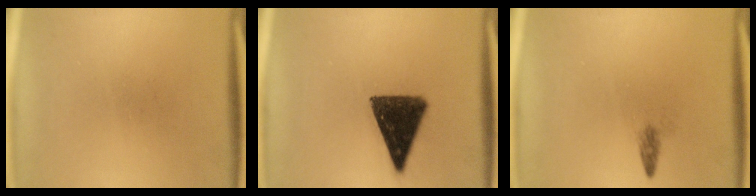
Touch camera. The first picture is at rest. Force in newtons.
{"total": 12.4}
{"total": 1.1}